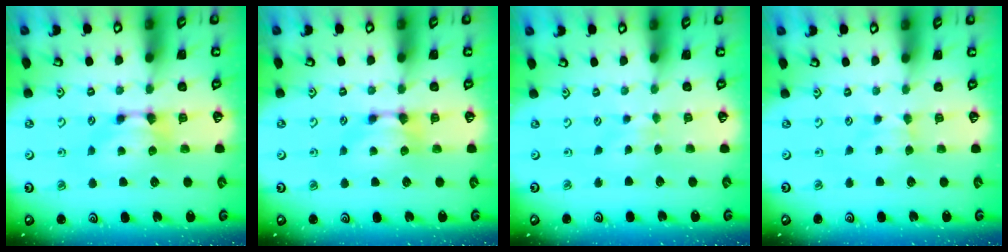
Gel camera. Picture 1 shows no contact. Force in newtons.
{"total": 0.0}
{"total": 2.6, "press": 2.5, "slide": 0.3}
{"total": 2.7, "press": 2.6, "slide": 0.4}